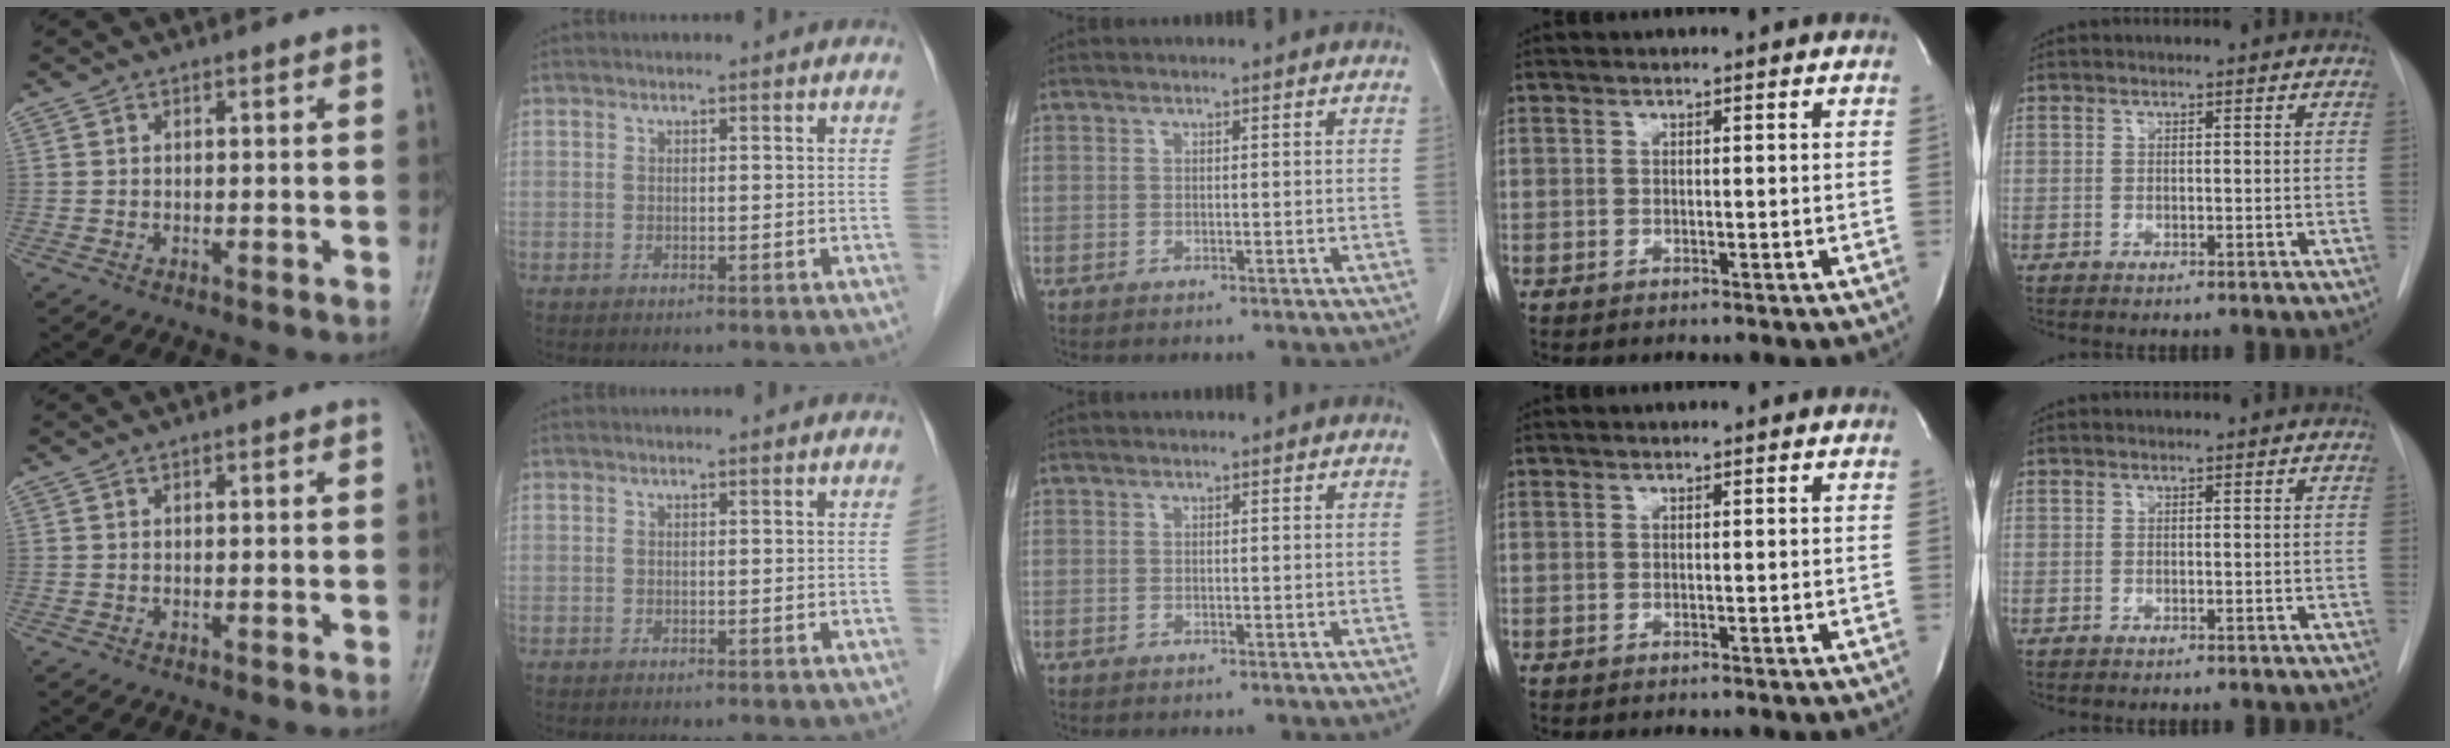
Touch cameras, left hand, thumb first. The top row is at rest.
{}